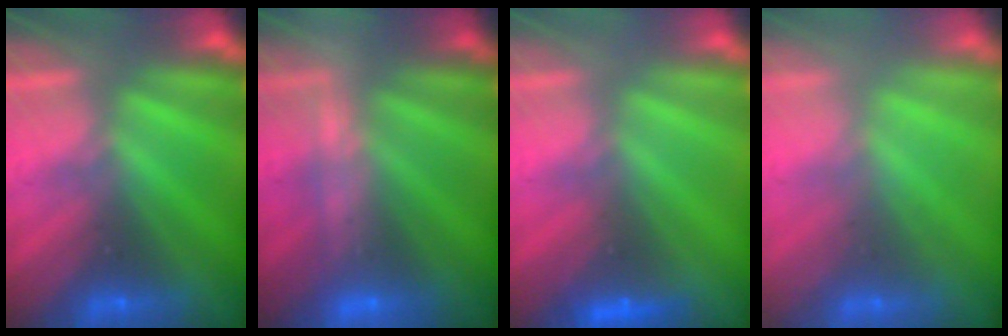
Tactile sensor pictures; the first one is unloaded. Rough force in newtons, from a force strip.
{"total": 2.3}
{"total": 2.4}
{"total": 2.2}